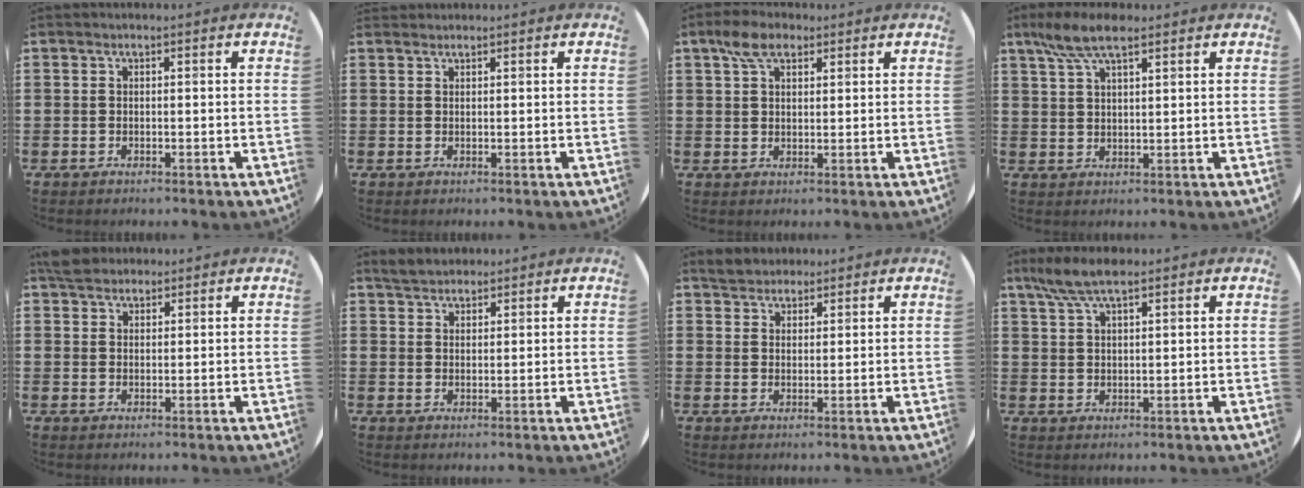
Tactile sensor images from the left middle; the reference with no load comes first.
{"total": 0.6, "force": [0.6, 0.0, -0.1], "torque": [0.002, 0.003, 0.011]}
{"total": 5.0, "force": [3.3, 2.6, 2.6], "torque": [-0.052, 0.009, 0.060]}
{"total": 6.6, "force": [4.8, 2.1, 4.1], "torque": [-0.092, 0.000, 0.087]}
{"total": 3.1, "force": [2.8, 1.2, 0.4], "torque": [-0.008, 0.002, 0.053]}
{"total": 3.0, "force": [2.8, 0.9, 0.2], "torque": [-0.010, 0.001, 0.055]}
{"total": 3.1, "force": [2.9, 1.1, -0.2], "torque": [0.003, -0.002, 0.056]}
{"total": 5.9, "force": [4.5, 1.6, 3.4], "torque": [-0.078, -0.002, 0.082]}